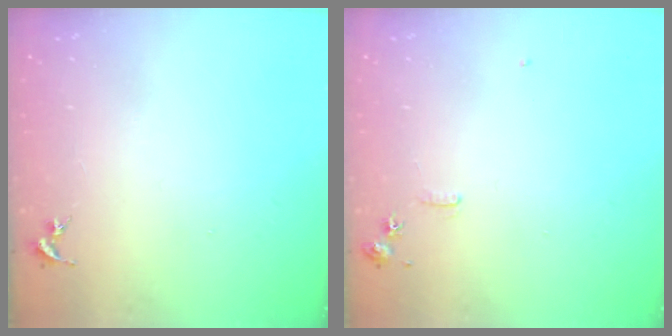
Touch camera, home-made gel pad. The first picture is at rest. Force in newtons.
{"total": 6.2, "press": 6.2, "slide": 0.8}